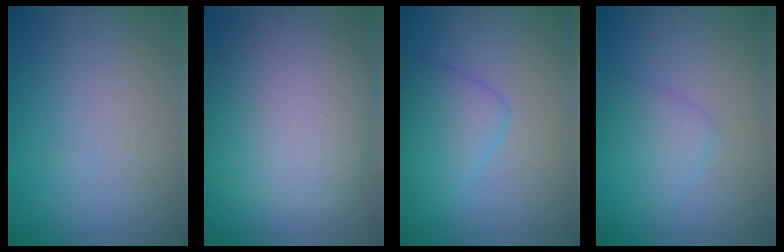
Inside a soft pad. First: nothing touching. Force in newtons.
{"total": 11.6, "press": 11.6, "slide": 0.3}
{"total": 3.5, "press": 3.5, "slide": 0.2}
{"total": 2.5, "press": 2.5, "slide": 0.1}